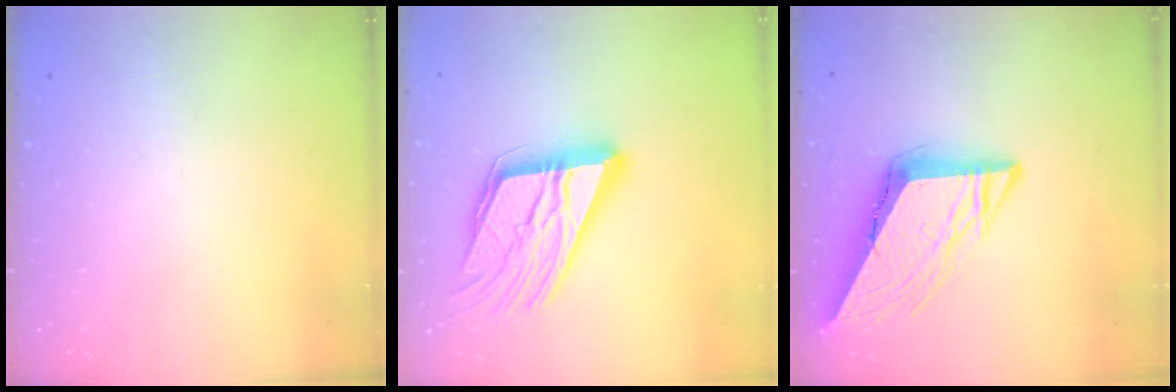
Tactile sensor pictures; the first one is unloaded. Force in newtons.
{"total": 20.2, "press": 20.1, "slide": 2.1}
{"total": 12.0, "press": 12.0, "slide": 1.3}